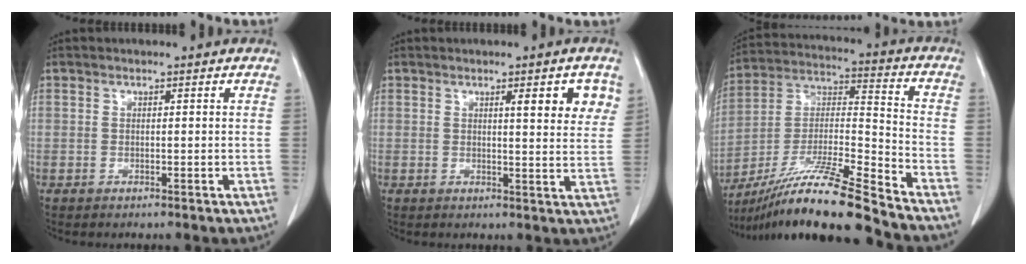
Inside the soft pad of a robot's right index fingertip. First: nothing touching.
{"total": 5.9, "force": [2.6, 0.9, 5.2], "torque": [-0.060, -0.004, 0.030]}
{"total": 18.6, "force": [-15.3, -0.8, 10.5], "torque": [-0.216, -0.015, -0.280]}